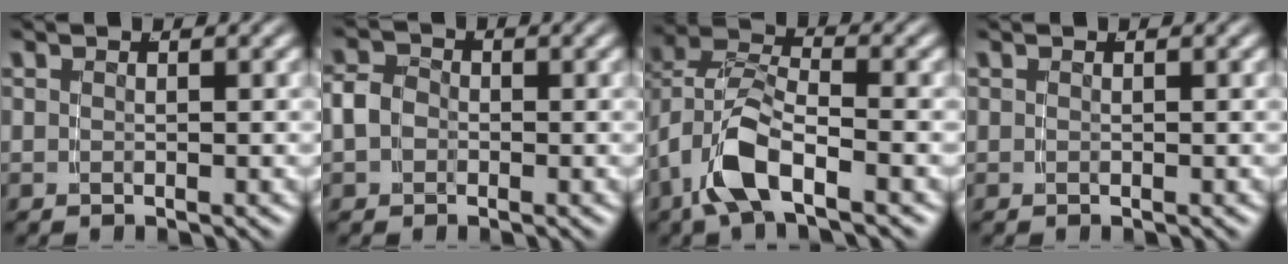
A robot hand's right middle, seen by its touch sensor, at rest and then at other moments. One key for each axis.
{"total": 2.5, "fx": -0.3, "fy": 2.1, "fz": 1.2, "tx": -0.028, "ty": -0.003, "tz": -0.006}
{"total": 4.9, "fx": -1.3, "fy": 2.8, "fz": 3.8, "tx": -0.091, "ty": -0.013, "tz": -0.023}
{"total": 0.0}